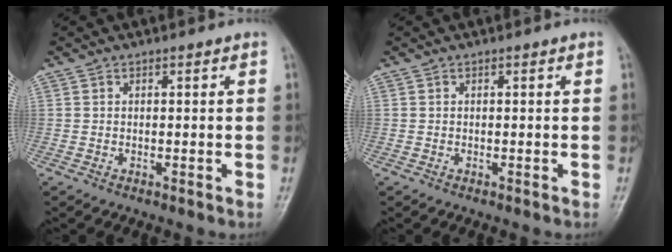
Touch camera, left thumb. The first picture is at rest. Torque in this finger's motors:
{"motor_torque": [0.01, -0.01, -0.01, -0.01, 0.00]}